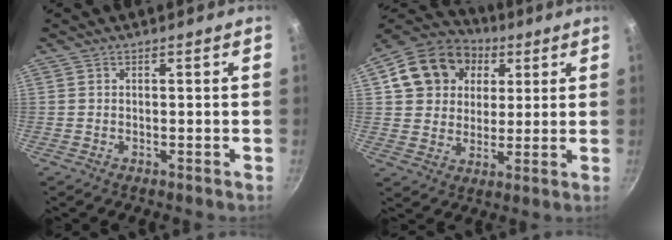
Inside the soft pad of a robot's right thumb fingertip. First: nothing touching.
{"total": 16.2, "force": [5.0, 13.5, 7.5], "torque": [-0.119, 0.020, 0.080]}